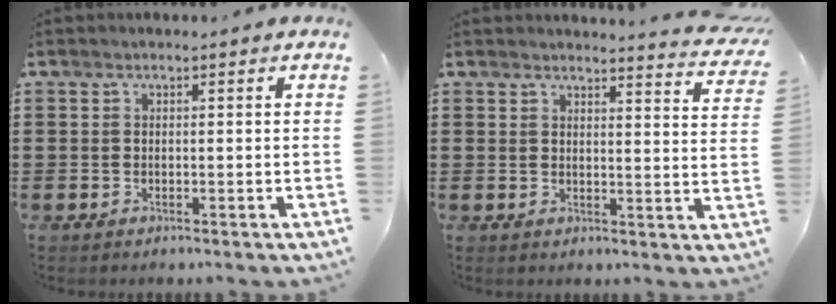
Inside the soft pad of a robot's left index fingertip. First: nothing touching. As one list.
[{"total": 3.3, "force": [3.2, -0.2, 0.7], "torque": [-0.013, -0.023, 0.052]}]